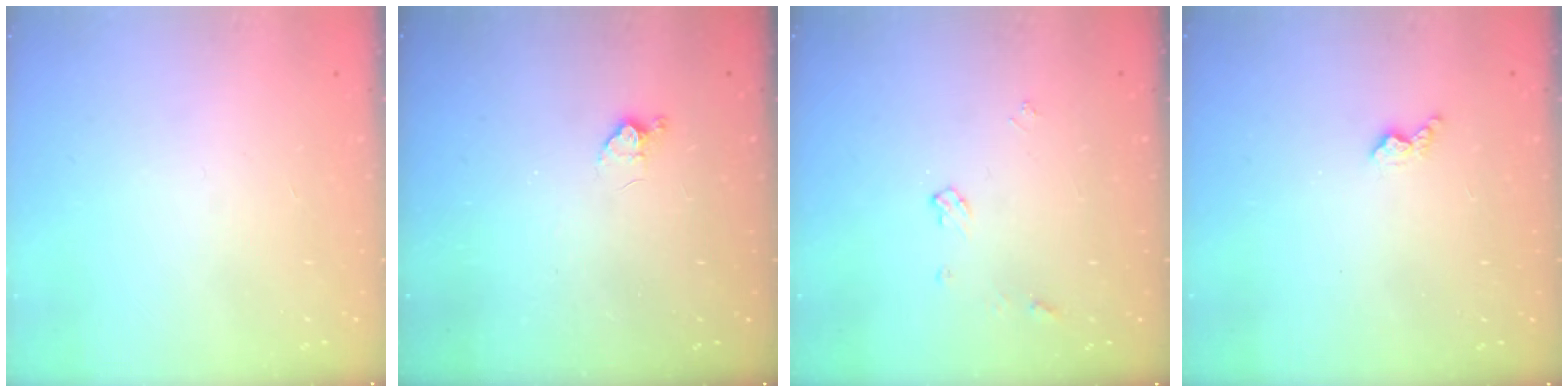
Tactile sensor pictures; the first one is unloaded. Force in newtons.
{"total": 6.4, "press": 6.4, "slide": 0.7}
{"total": 4.5, "press": 4.4, "slide": 0.8}
{"total": 3.0, "press": 3.0, "slide": 0.5}